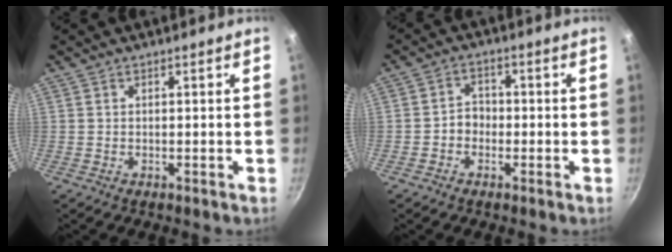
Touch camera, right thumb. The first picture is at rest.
{"total": 3.5, "force": [-1.2, 2.8, 1.6], "torque": [-0.003, 0.020, -0.027]}